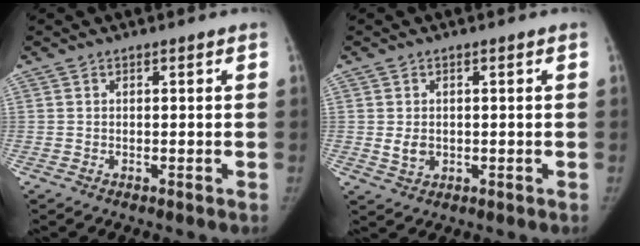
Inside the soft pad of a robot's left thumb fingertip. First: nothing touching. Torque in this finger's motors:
{"motor_torque": [-0.11, 0.12, 0.26, 0.03, 0.00]}